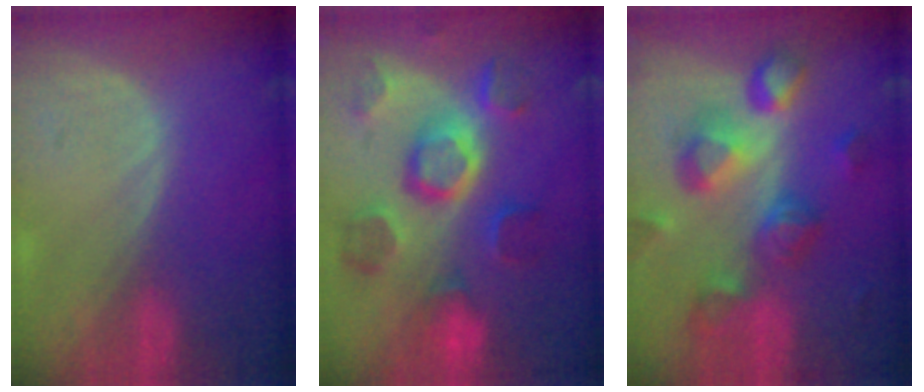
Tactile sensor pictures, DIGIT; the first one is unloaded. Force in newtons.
{"total": 10.9, "press": 9.7, "slide": 4.9}
{"total": 10.7, "press": 9.6, "slide": 4.7}